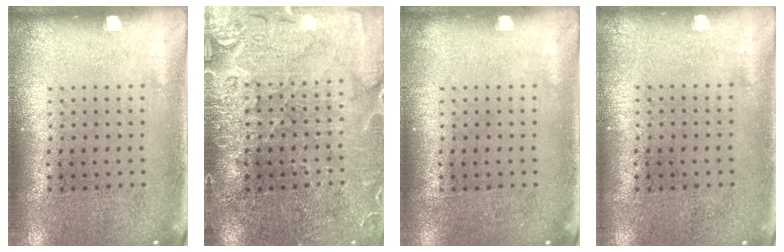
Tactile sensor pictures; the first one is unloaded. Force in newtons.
{"total": 3.6, "press": 3.5, "slide": 1.1}
{"total": 0.0}
{"total": 0.0}